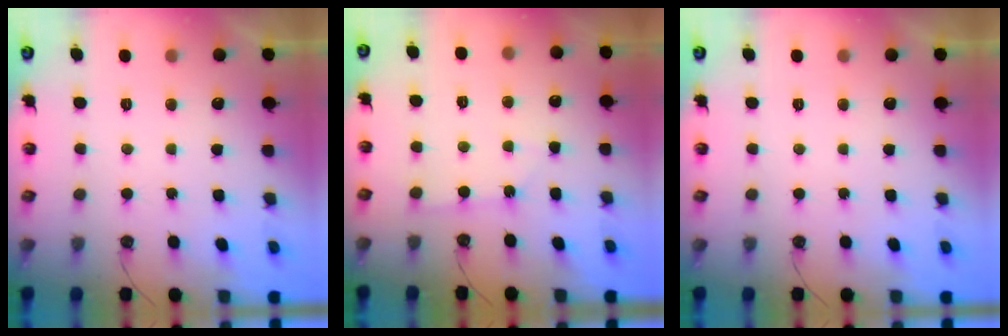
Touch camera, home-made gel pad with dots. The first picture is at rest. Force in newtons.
{"total": 3.3, "press": 3.3, "slide": 0.4}
{"total": 0.0}